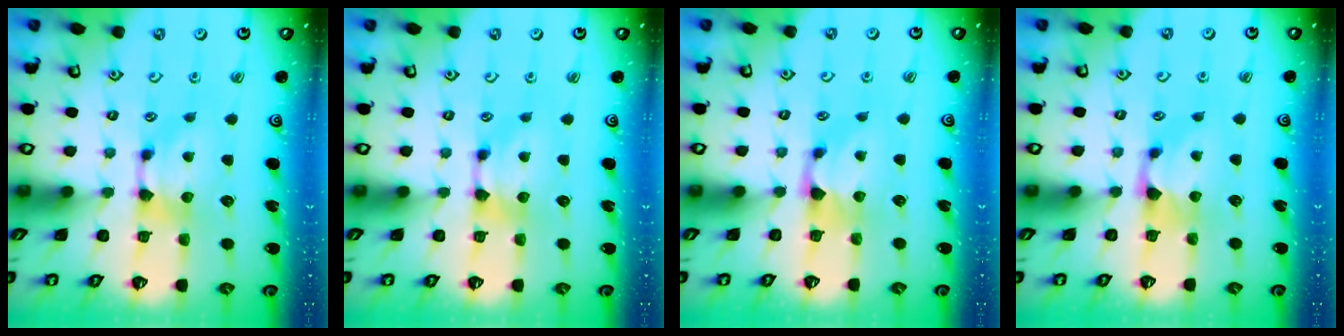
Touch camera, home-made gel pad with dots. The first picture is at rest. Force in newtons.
{"total": 0.0}
{"total": 0.9, "press": 0.5, "slide": 0.7}
{"total": 0.9, "press": 0.5, "slide": 0.7}